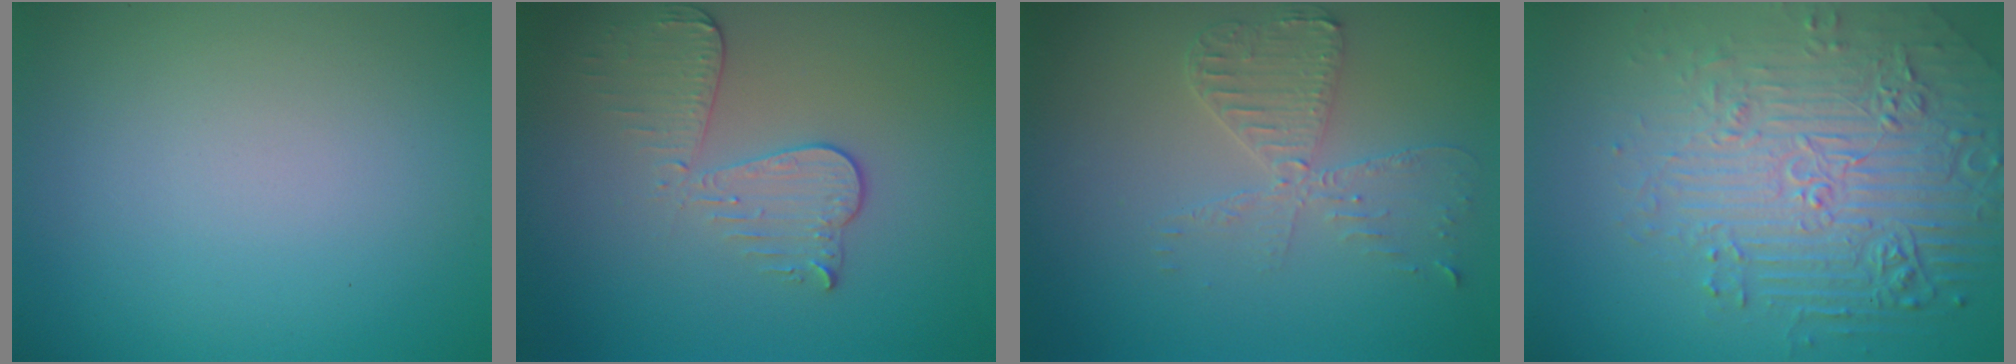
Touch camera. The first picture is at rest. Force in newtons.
{"total": 3.4, "press": 3.0, "slide": 1.6}
{"total": 3.5, "press": 3.0, "slide": 1.8}
{"total": 7.5, "press": 5.5, "slide": 5.1}